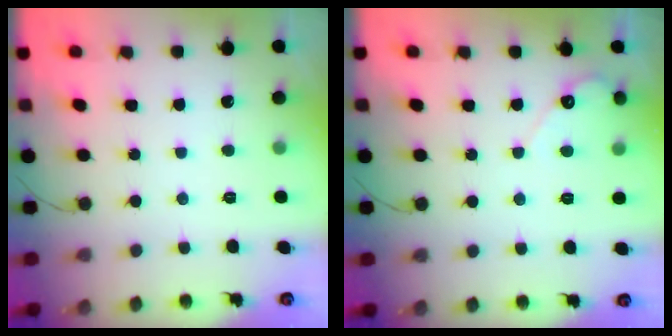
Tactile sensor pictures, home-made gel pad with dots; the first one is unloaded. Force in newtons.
{"total": 3.3, "press": 3.2, "slide": 0.2}